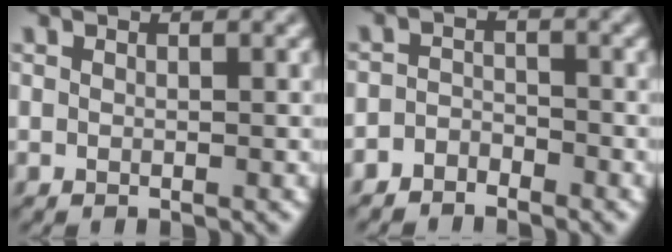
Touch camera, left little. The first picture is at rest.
{"total": 1.9, "force": [-1.8, 0.8, 0.0], "torque": [0.004, 0.010, -0.040]}